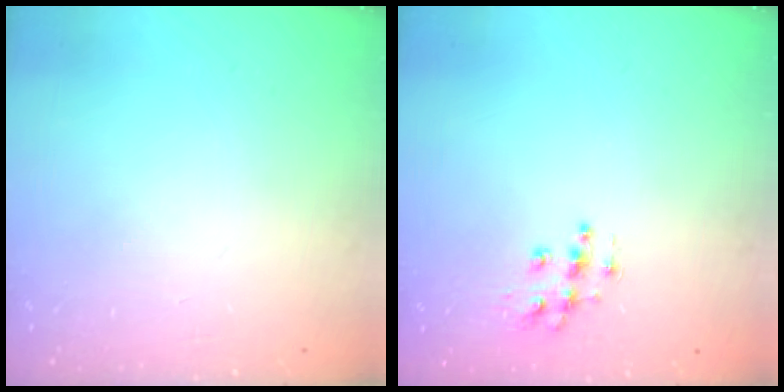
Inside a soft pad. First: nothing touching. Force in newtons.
{"total": 9.0, "press": 9.0, "slide": 0.5}